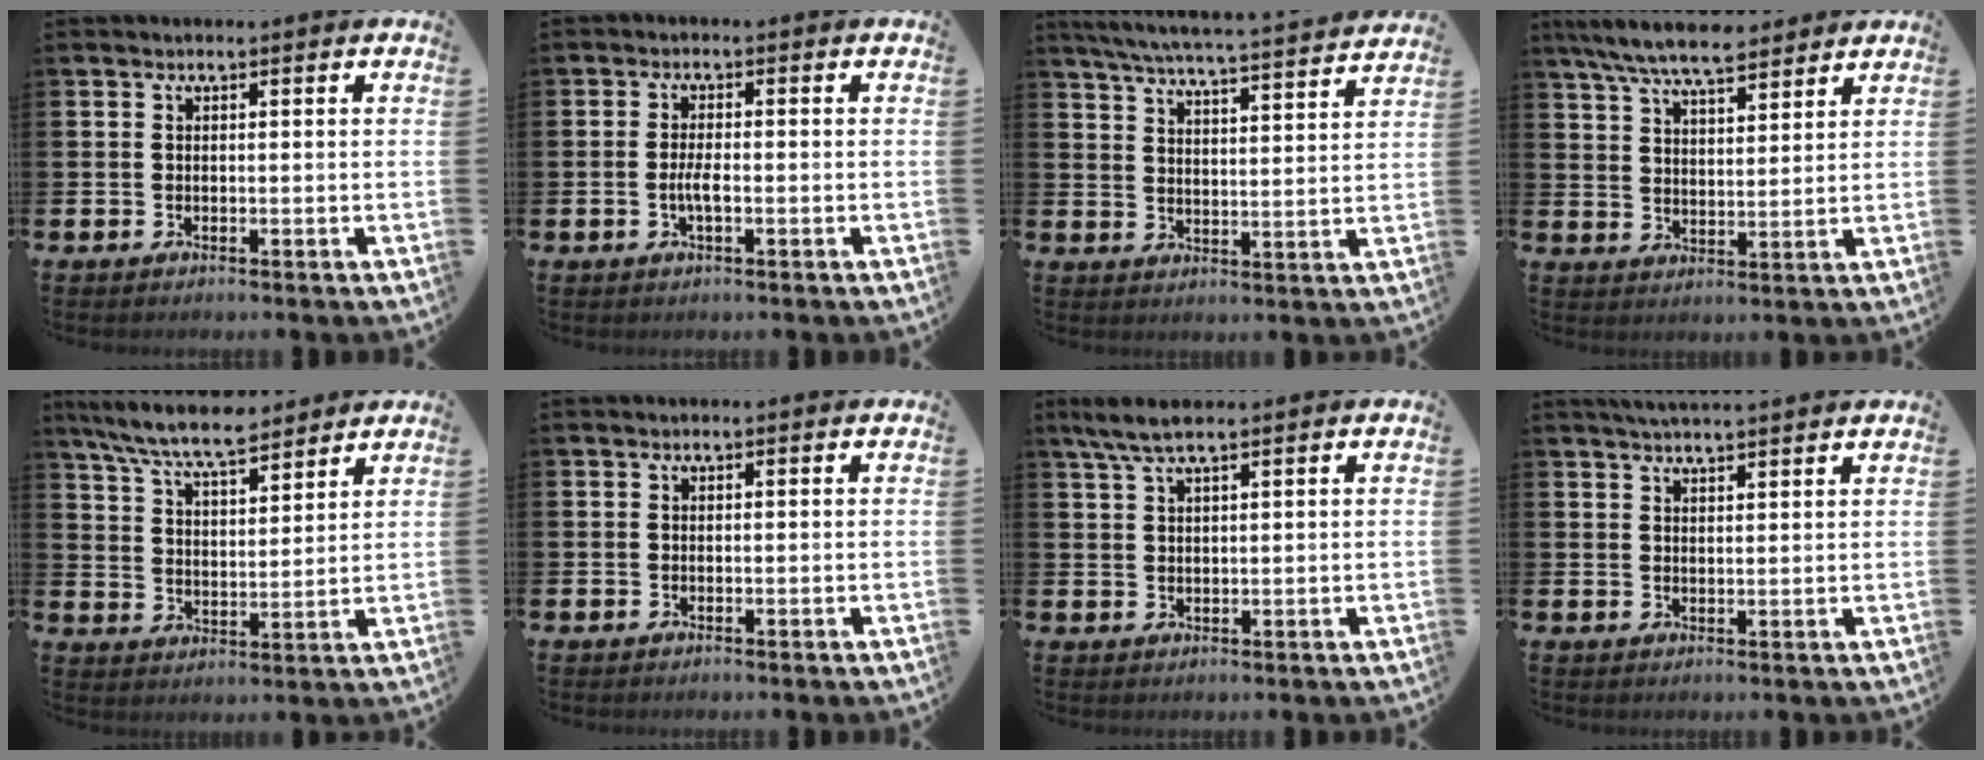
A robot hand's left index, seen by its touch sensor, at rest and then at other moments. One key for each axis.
{"total": 2.3, "fx": -0.6, "fy": 0.7, "fz": 2.2, "tx": -0.032, "ty": -0.001, "tz": -0.014}
{"total": 6.2, "fx": 6.0, "fy": -0.1, "fz": 1.8, "tx": -0.057, "ty": -0.044, "tz": 0.103}
{"total": 8.3, "fx": 7.6, "fy": 1.6, "fz": 2.9, "tx": -0.078, "ty": -0.026, "tz": 0.140}
{"total": 8.2, "fx": 7.5, "fy": 1.2, "fz": 3.0, "tx": -0.089, "ty": -0.031, "tz": 0.136}
{"total": 0.0}
{"total": 4.5, "fx": 3.4, "fy": 0.9, "fz": 2.9, "tx": -0.069, "ty": 0.000, "tz": 0.062}
{"total": 3.3, "fx": 3.2, "fy": -0.3, "fz": 0.5, "tx": -0.012, "ty": -0.011, "tz": 0.058}